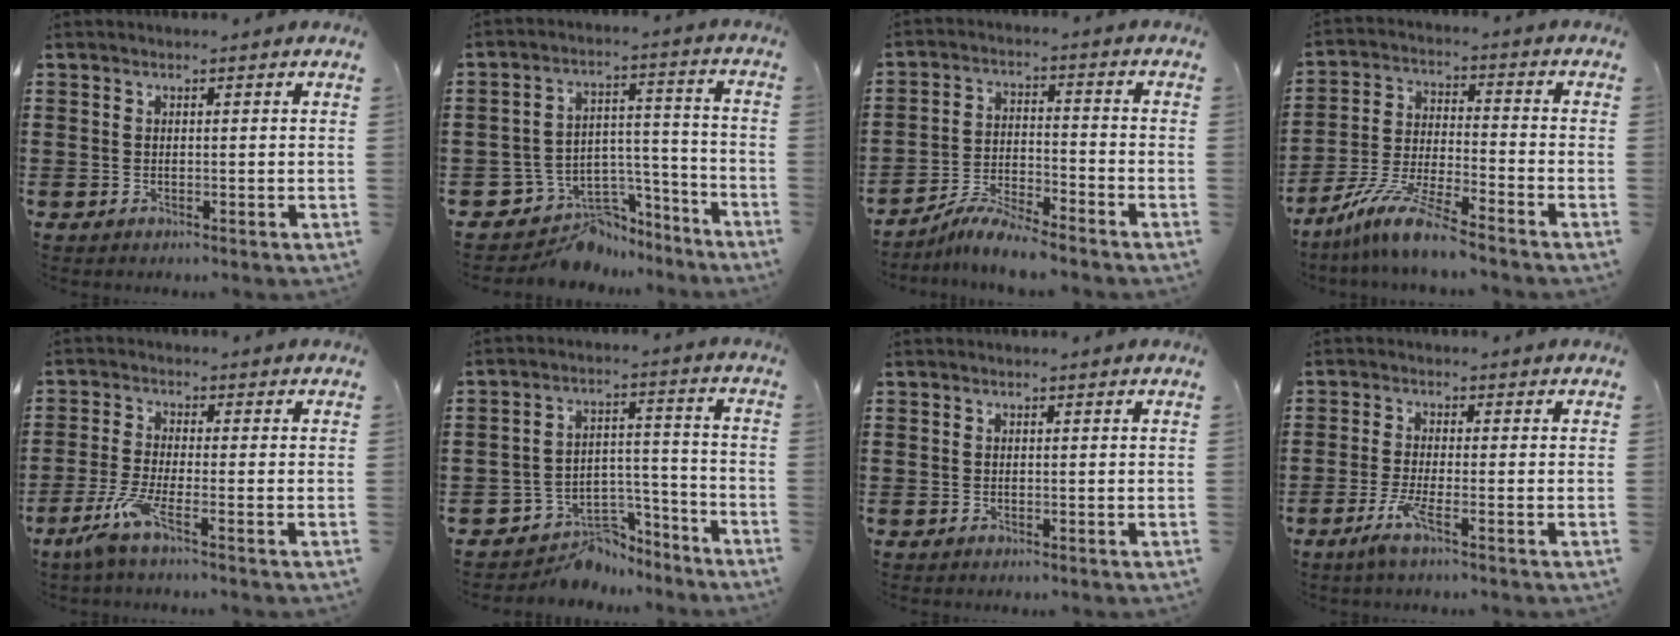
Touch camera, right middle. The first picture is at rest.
{"total": 7.1, "force": [-5.7, 4.3, 0.2], "torque": [-0.008, 0.011, -0.104]}
{"total": 5.9, "force": [-5.6, 0.2, 1.8], "torque": [-0.037, -0.002, -0.110]}
{"total": 9.2, "force": [-8.0, -0.1, 4.5], "torque": [-0.105, -0.004, -0.165]}
{"total": 4.5, "force": [-2.7, 0.2, 3.7], "torque": [-0.090, -0.014, -0.054]}
{"total": 6.5, "force": [-5.6, 3.4, 0.1], "torque": [-0.003, 0.020, -0.108]}
{"total": 0.0}
{"total": 3.9, "force": [-1.9, 0.1, 3.4], "torque": [-0.071, -0.011, -0.037]}